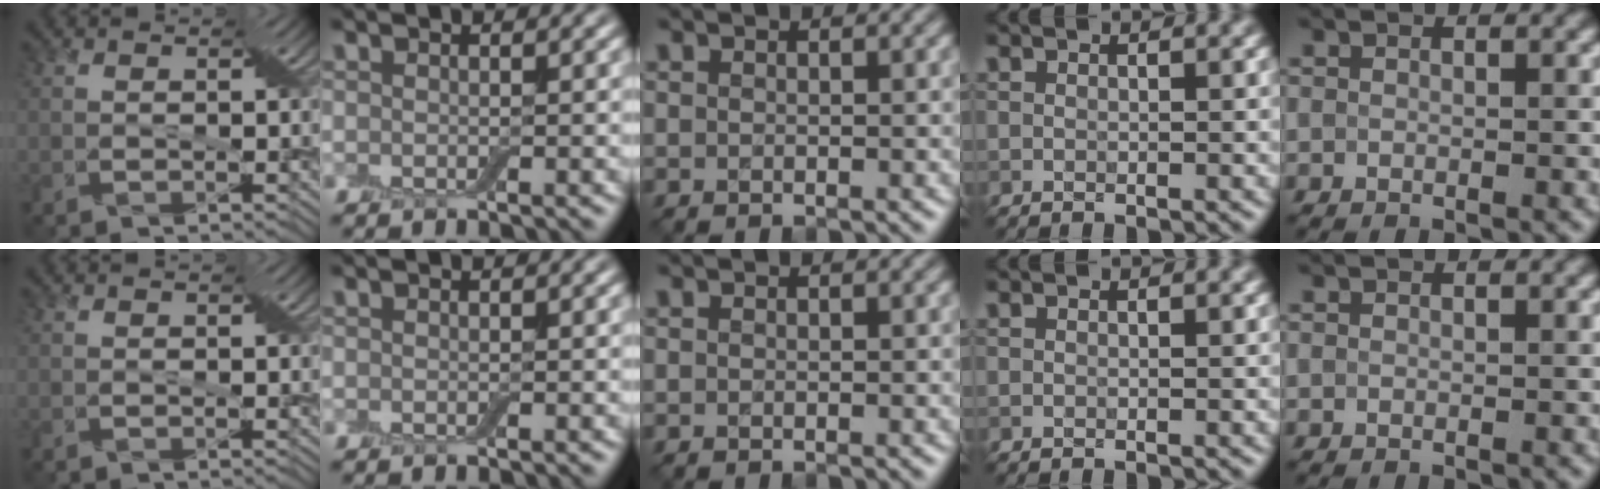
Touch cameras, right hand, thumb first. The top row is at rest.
{}